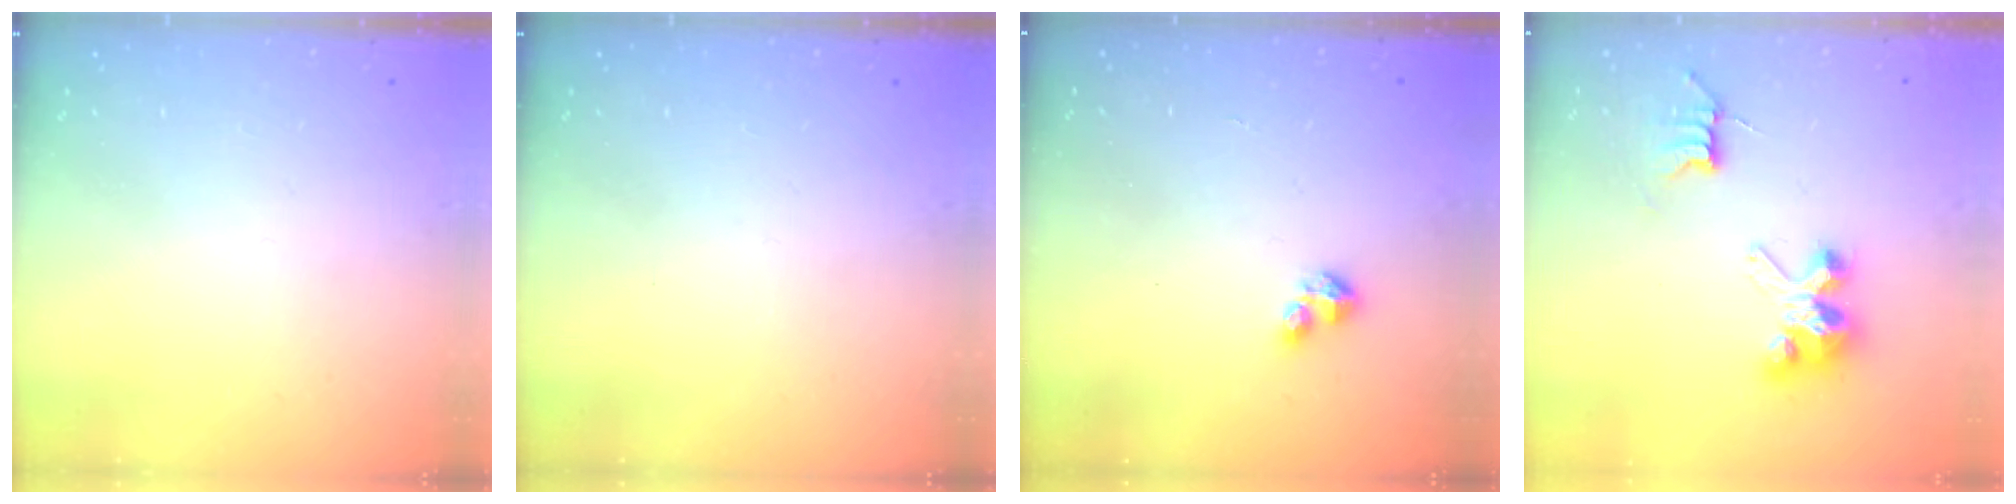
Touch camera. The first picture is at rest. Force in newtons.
{"total": 0.0}
{"total": 3.3, "press": 3.3, "slide": 0.4}
{"total": 7.1, "press": 7.1, "slide": 0.2}